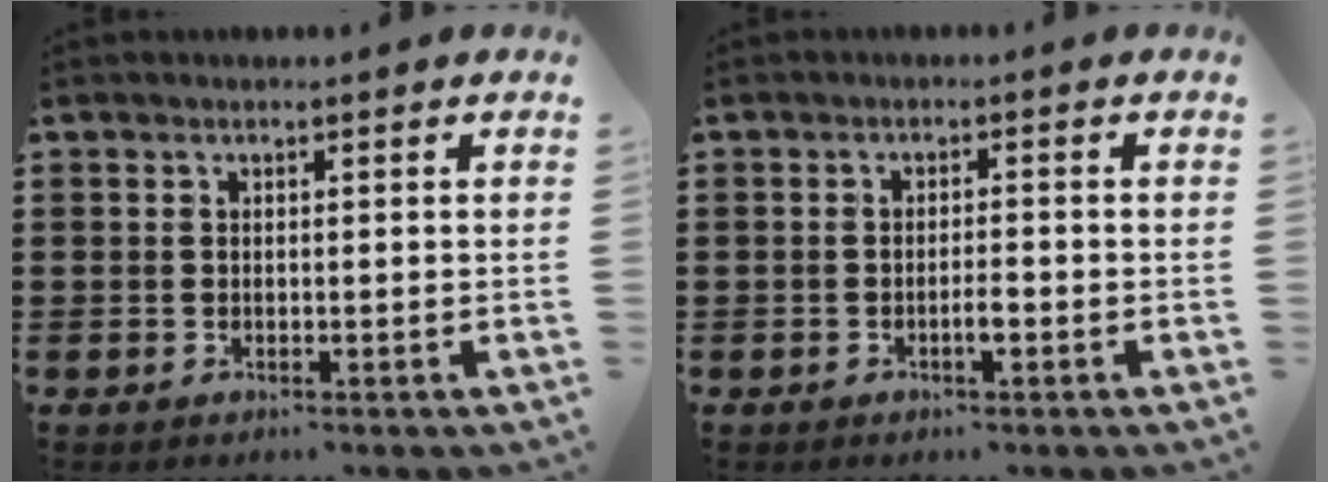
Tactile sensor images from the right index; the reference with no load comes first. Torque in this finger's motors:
{"motor_torque": [0.41, 0.38, 0.06, 0.01]}